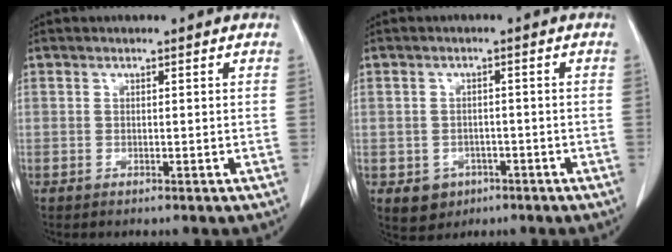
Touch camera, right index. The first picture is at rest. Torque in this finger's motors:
{"motor_torque": [-0.14, -0.03, -0.44, -0.11]}